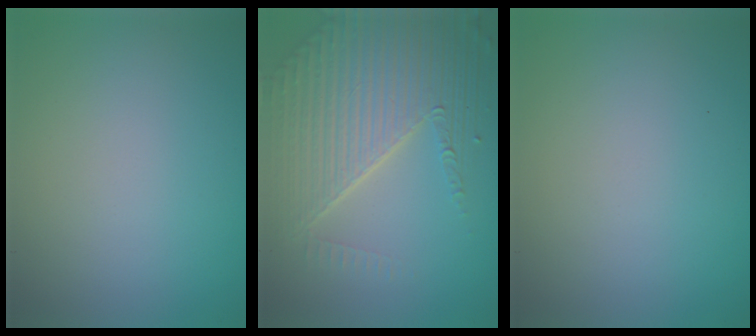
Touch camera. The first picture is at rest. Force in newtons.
{"total": 7.6, "press": 5.4, "slide": 5.3}
{"total": 0.0}